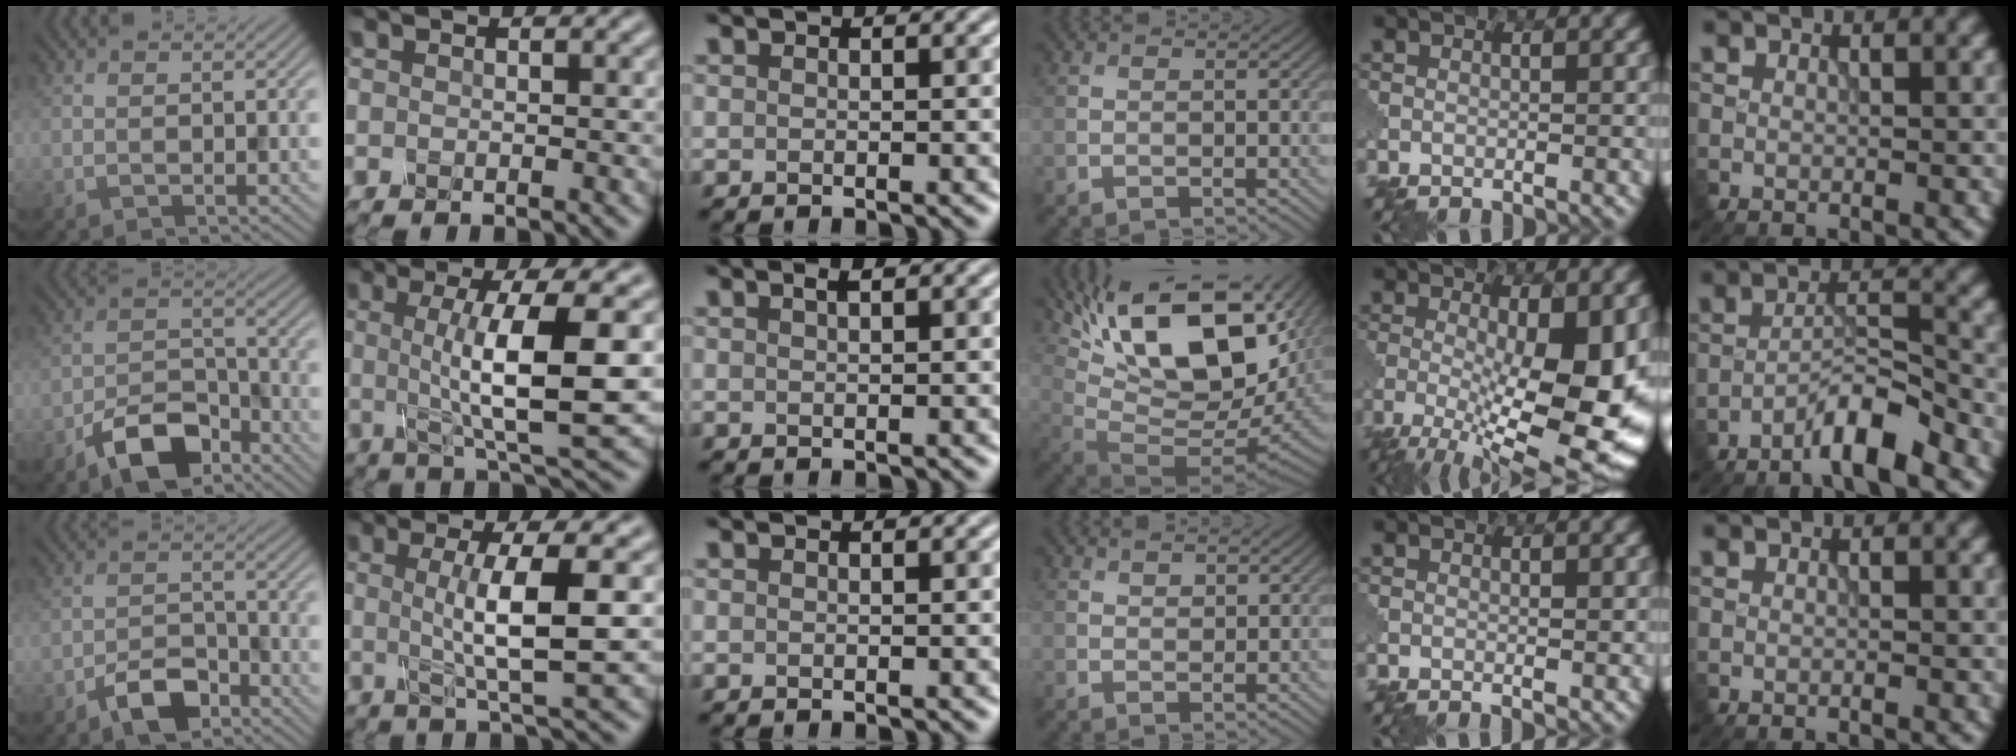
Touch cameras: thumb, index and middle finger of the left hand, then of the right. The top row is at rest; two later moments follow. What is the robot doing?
{"motion": "disassemble", "object": "glue stick"}